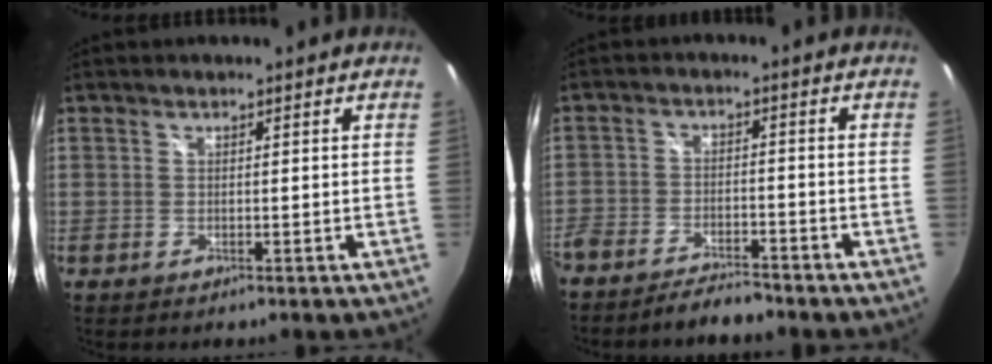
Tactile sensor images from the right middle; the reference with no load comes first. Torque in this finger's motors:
{"motor_torque": [1.11, -1.03, 0.37, 0.21]}